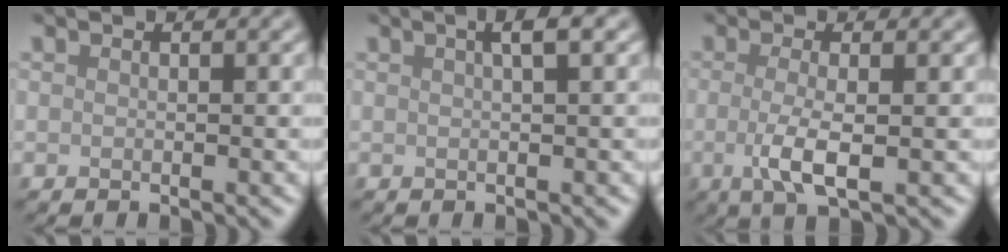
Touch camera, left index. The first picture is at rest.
{"total": 2.3, "force": [0.9, 0.5, 2.0], "torque": [-0.024, 0.011, 0.010]}
{"total": 3.6, "force": [-0.5, 1.0, 3.4], "torque": [-0.069, -0.010, -0.012]}